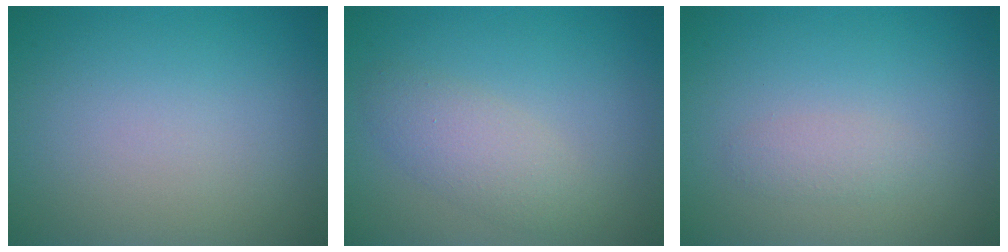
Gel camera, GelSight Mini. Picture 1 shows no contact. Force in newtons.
{"total": 2.8, "press": 2.8, "slide": 0.1}
{"total": 1.3, "press": 1.3, "slide": 0.0}